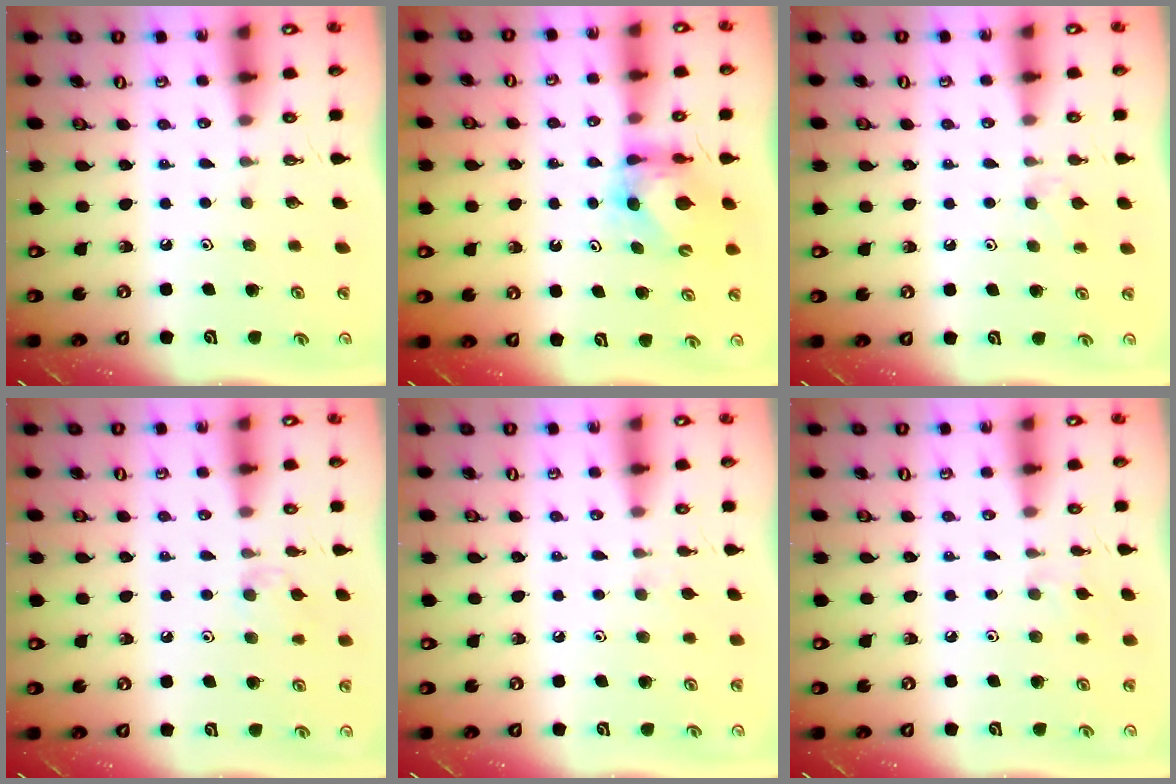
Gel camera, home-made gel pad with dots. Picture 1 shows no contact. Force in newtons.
{"total": 6.0, "press": 5.9, "slide": 0.6}
{"total": 3.5, "press": 3.5, "slide": 0.6}
{"total": 6.1, "press": 6.0, "slide": 0.9}
{"total": 2.7, "press": 2.6, "slide": 0.5}
{"total": 4.7, "press": 4.7, "slide": 0.7}